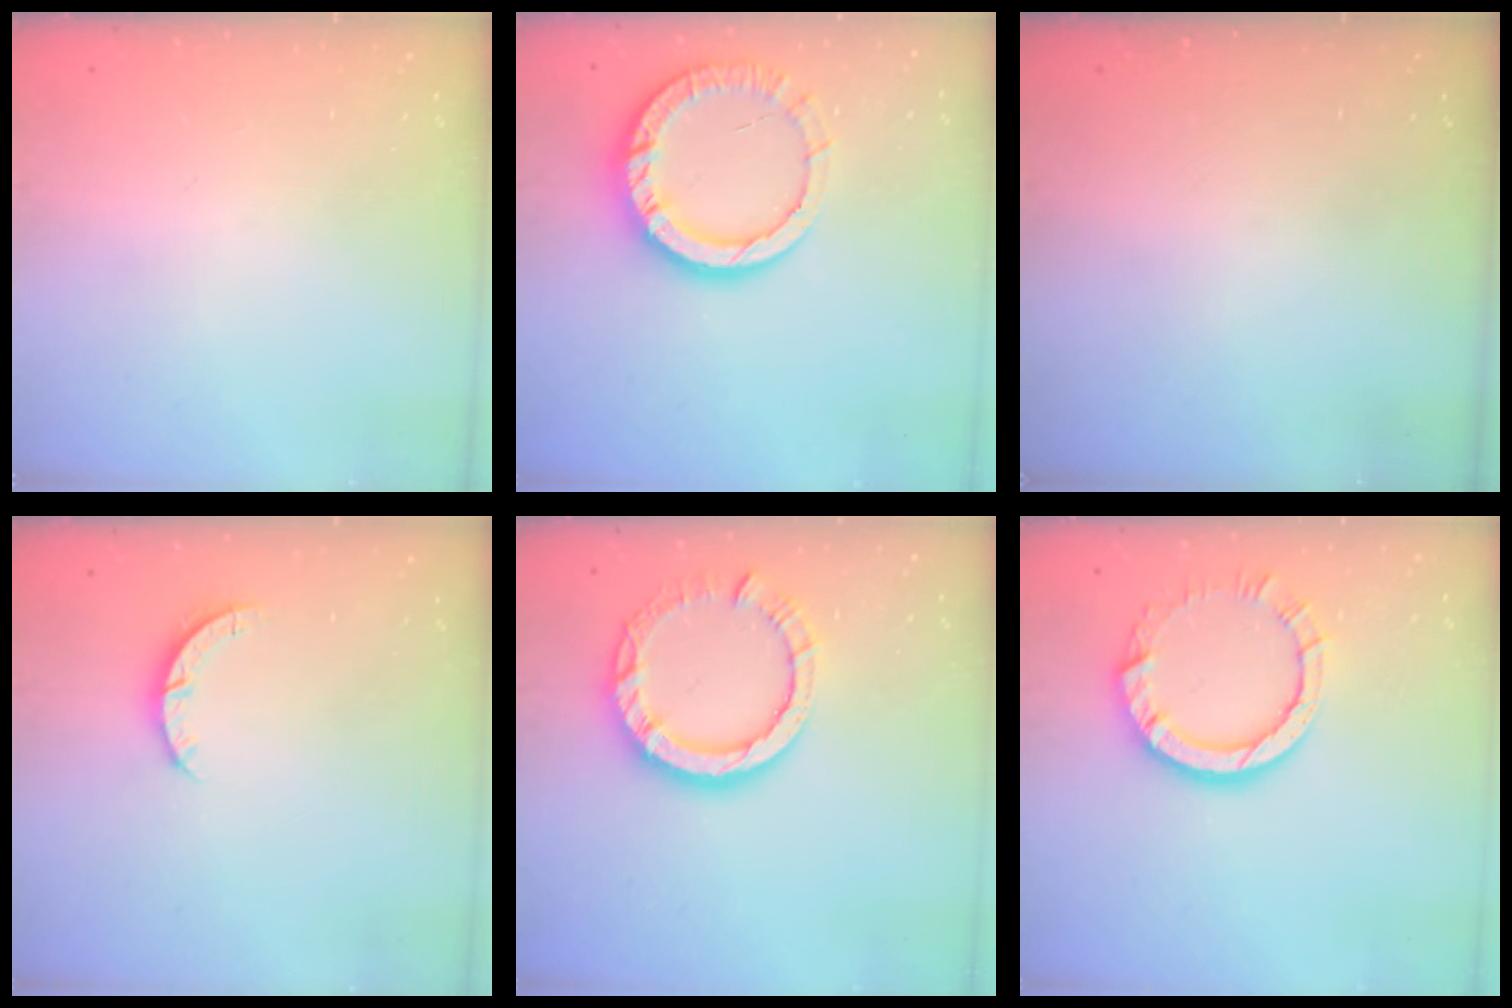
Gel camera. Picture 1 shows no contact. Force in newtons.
{"total": 11.9, "press": 11.8, "slide": 1.9}
{"total": 0.0}
{"total": 3.2, "press": 3.2, "slide": 0.4}
{"total": 11.7, "press": 11.6, "slide": 1.4}
{"total": 9.7, "press": 9.6, "slide": 0.7}